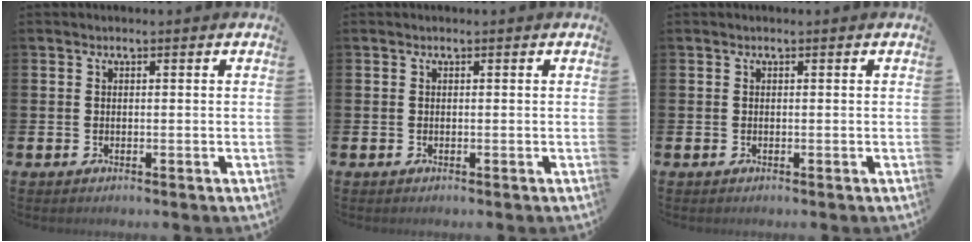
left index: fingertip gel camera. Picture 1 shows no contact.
{"total": 0.0}
{"total": 0.0}